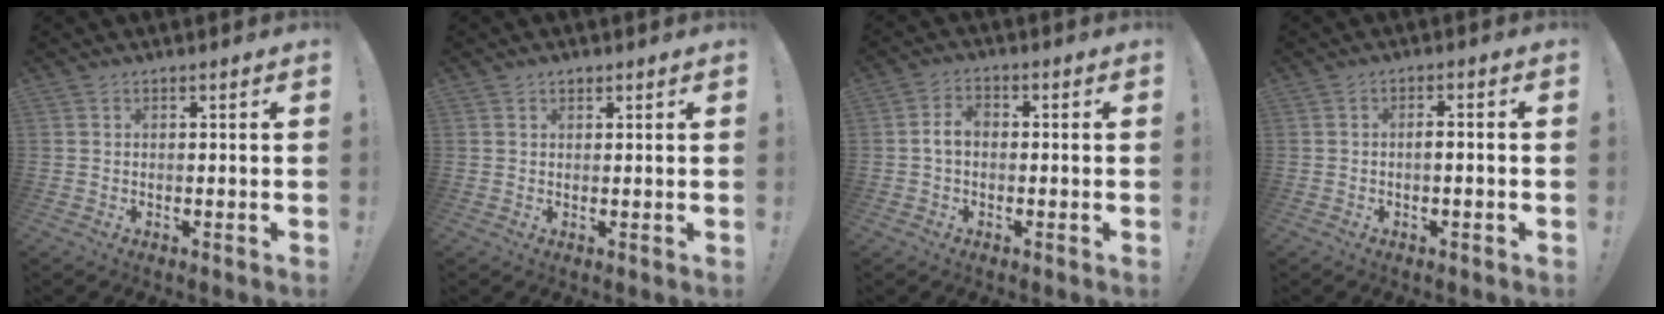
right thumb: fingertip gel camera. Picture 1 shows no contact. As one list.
[{"total": 0.9, "force": [0.6, 0.7, 0.2], "torque": [-0.005, 0.000, 0.012]}, {"total": 4.2, "force": [-0.3, 2.7, 3.1], "torque": [-0.051, 0.011, -0.006]}, {"total": 2.1, "force": [-0.9, 0.2, 1.9], "torque": [-0.035, 0.004, -0.017]}]